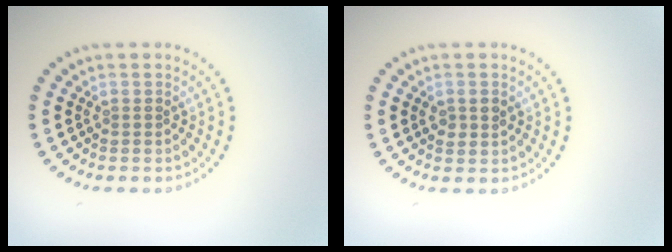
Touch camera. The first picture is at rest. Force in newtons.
{"total": 1.5, "press": 1.5, "slide": 0.1}